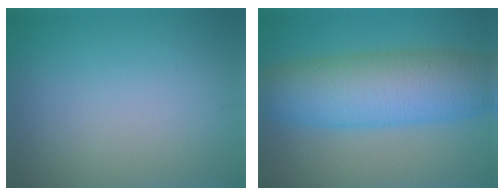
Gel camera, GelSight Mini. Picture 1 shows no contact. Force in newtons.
{"total": 9.6, "press": 9.6, "slide": 0.4}